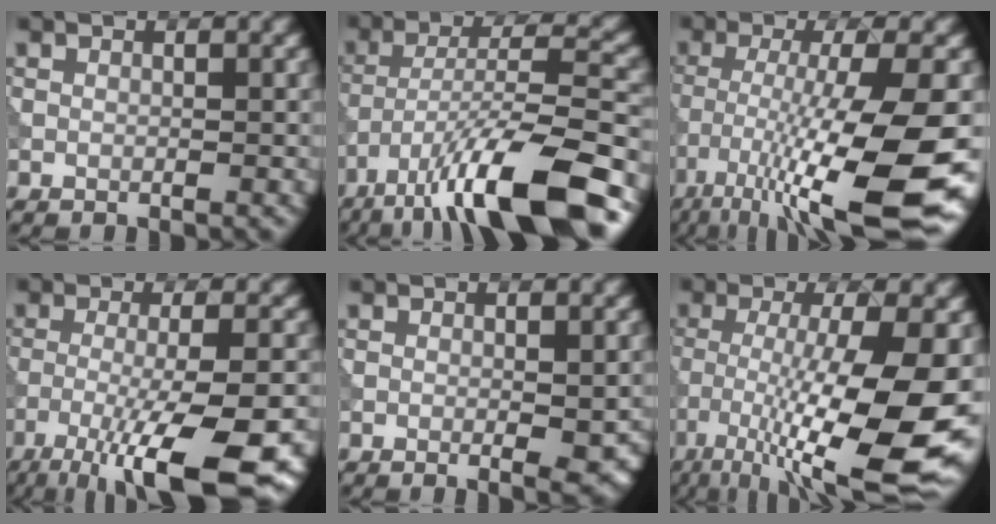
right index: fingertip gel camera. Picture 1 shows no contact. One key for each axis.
{"total": 13.3, "fx": -8.5, "fy": 2.7, "fz": 9.9, "tx": -0.166, "ty": 0.009, "tz": -0.145}
{"total": 14.2, "fx": -6.7, "fy": 3.0, "fz": 12.2, "tx": -0.215, "ty": -0.018, "tz": -0.105}
{"total": 10.6, "fx": -6.0, "fy": 2.1, "fz": 8.5, "tx": -0.134, "ty": -0.002, "tz": -0.104}
{"total": 3.5, "fx": -0.8, "fy": 1.0, "fz": 3.3, "tx": -0.046, "ty": -0.007, "tz": -0.008}
{"total": 14.1, "fx": -5.3, "fy": 3.6, "fz": 12.6, "tx": -0.215, "ty": -0.020, "tz": -0.084}